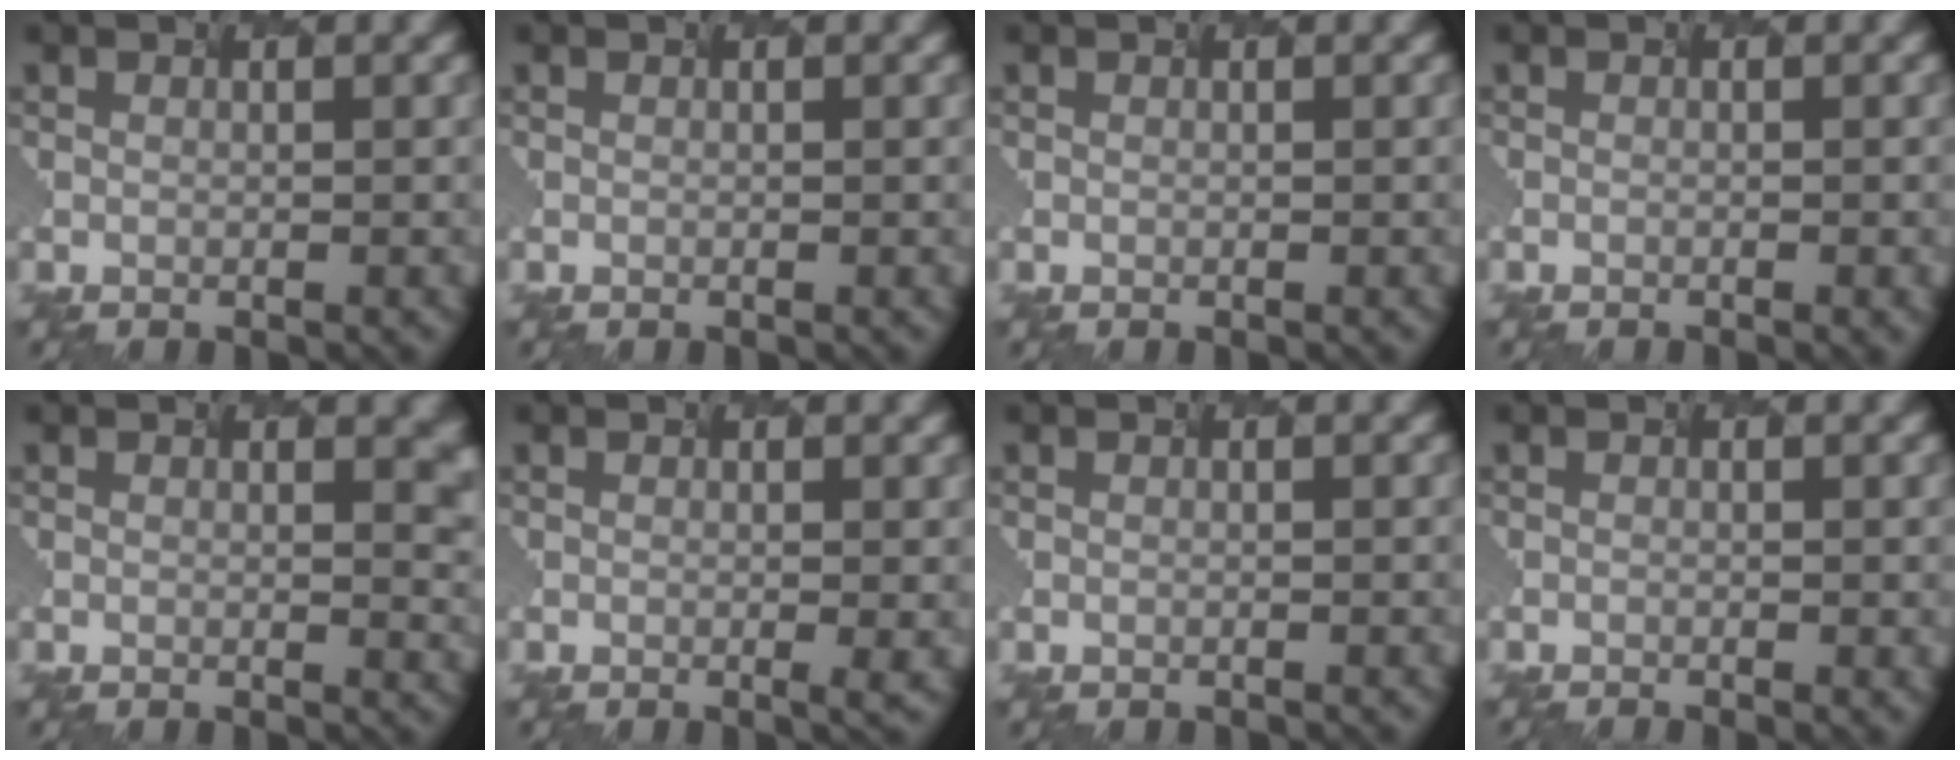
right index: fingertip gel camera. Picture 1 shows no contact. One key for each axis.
{"total": 0.0}
{"total": 0.0}
{"total": 1.7, "fx": -0.2, "fy": 0.7, "fz": 1.5, "tx": 0.000, "ty": 0.008, "tz": -0.006}
{"total": 2.3, "fx": 1.1, "fy": 0.8, "fz": 1.8, "tx": -0.014, "ty": -0.003, "tz": 0.024}
{"total": 1.0, "fx": -0.1, "fy": 0.0, "fz": 1.0, "tx": -0.013, "ty": -0.004, "tz": 0.007}
{"total": 0.0}
{"total": 1.7, "fx": -0.5, "fy": 0.7, "fz": 1.4, "tx": 0.002, "ty": 0.004, "tz": -0.005}